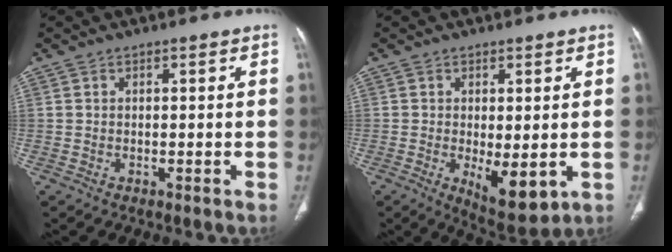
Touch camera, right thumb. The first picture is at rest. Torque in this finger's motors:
{"motor_torque": [-0.48, 0.75, -0.08, 0.07, 0.23]}